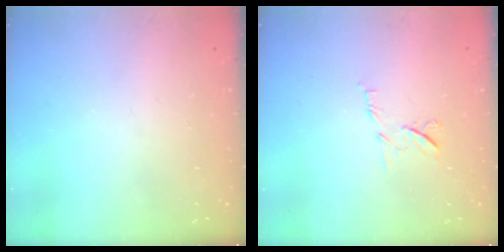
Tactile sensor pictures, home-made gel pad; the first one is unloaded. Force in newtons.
{"total": 6.2, "press": 6.2, "slide": 0.7}